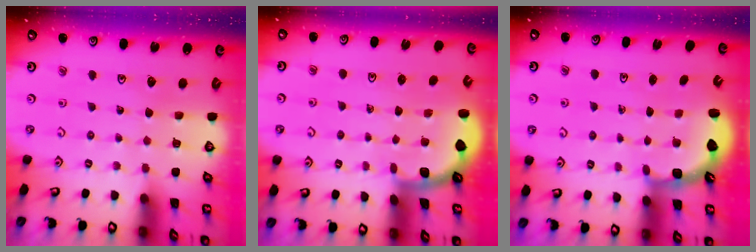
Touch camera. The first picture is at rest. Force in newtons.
{"total": 1.8, "press": 1.8, "slide": 0.0}
{"total": 3.1, "press": 2.5, "slide": 1.8}